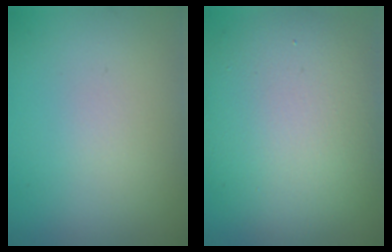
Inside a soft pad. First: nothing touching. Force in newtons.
{"total": 11.3, "press": 11.3, "slide": 0.7}